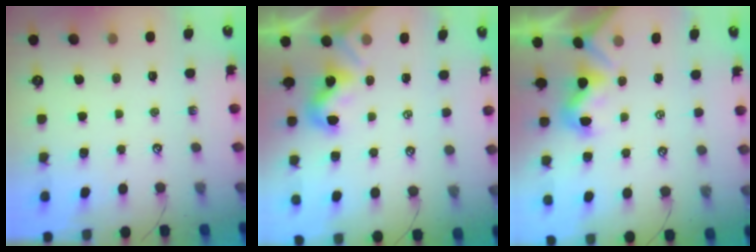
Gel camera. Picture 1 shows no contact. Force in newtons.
{"total": 1.8, "press": 1.8, "slide": 0.5}
{"total": 0.8, "press": 0.5, "slide": 0.6}